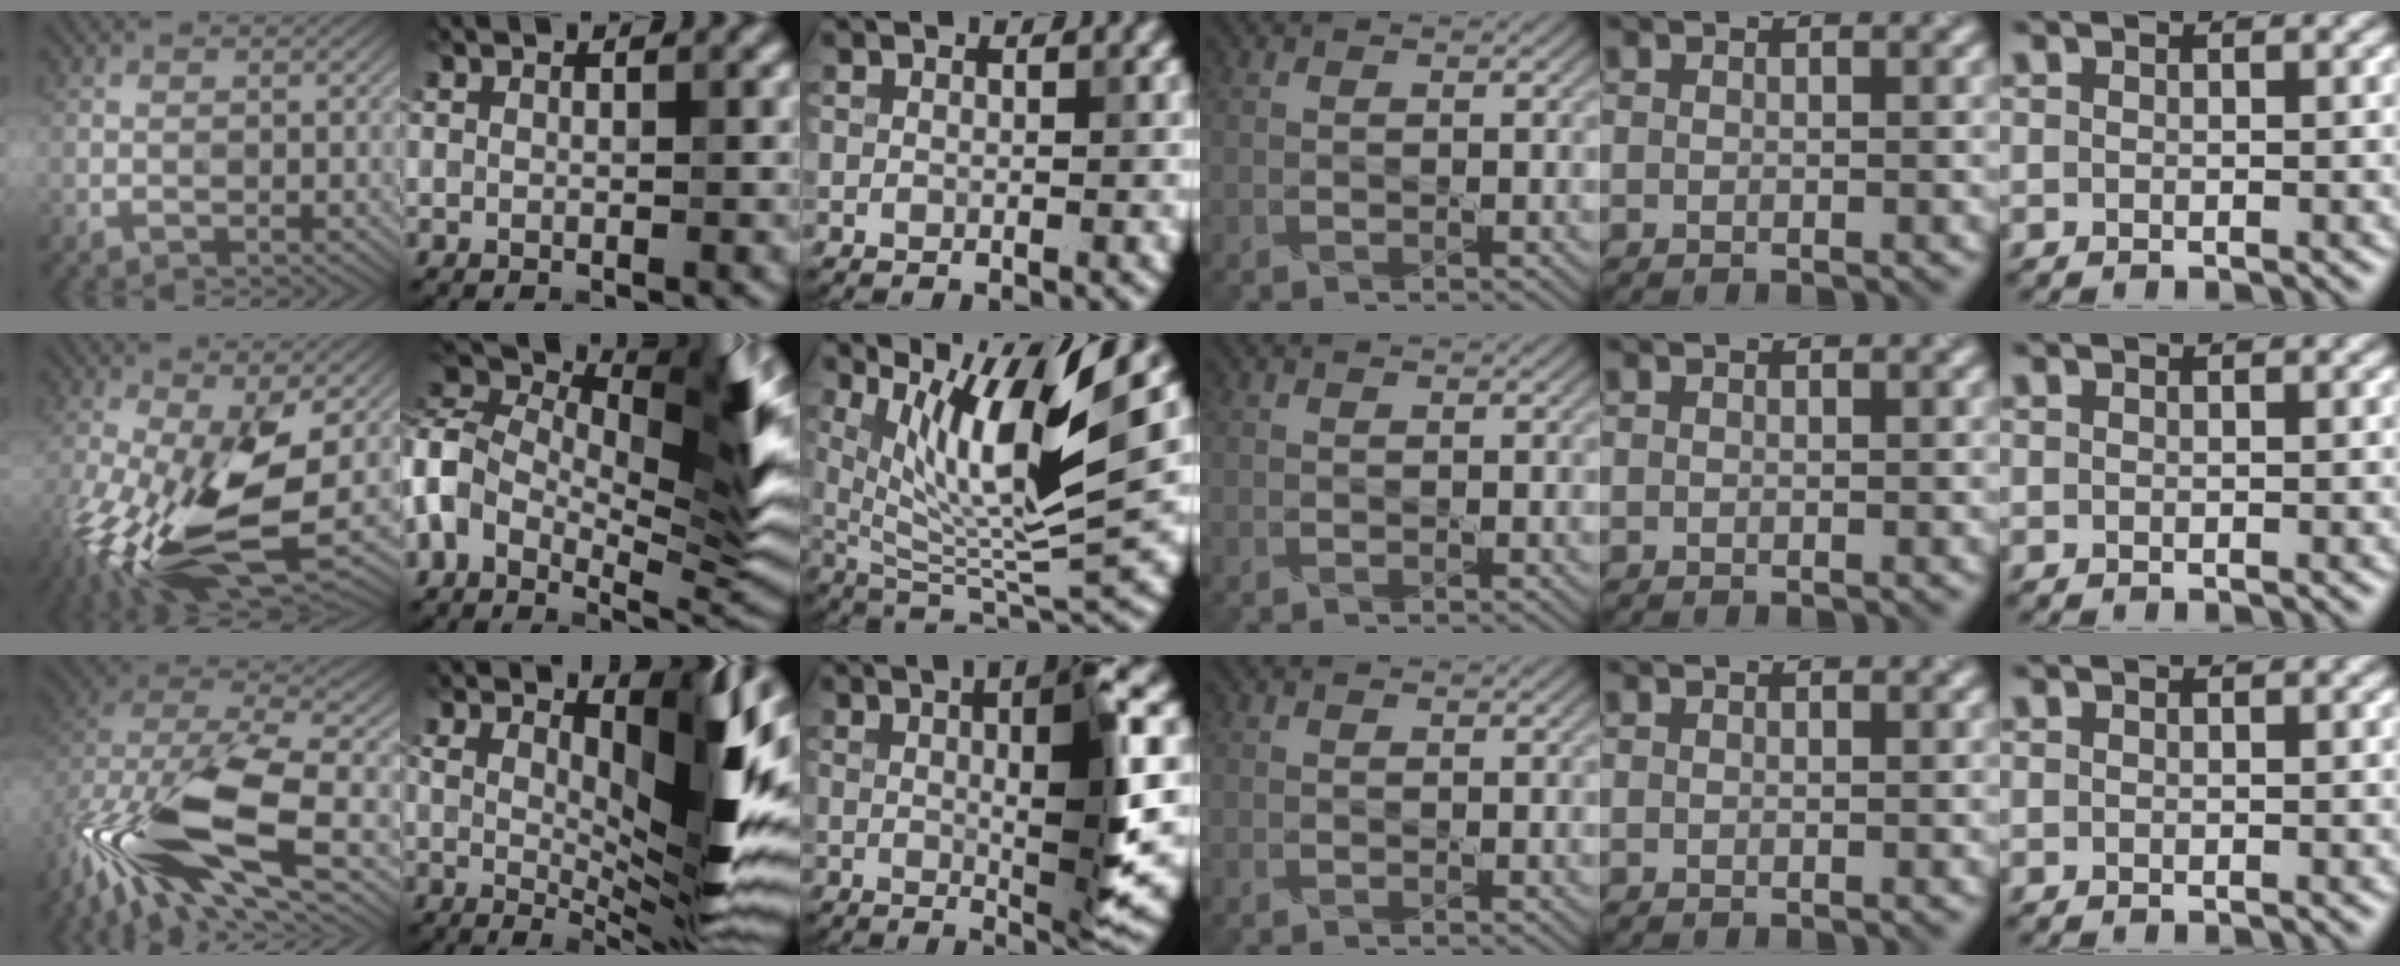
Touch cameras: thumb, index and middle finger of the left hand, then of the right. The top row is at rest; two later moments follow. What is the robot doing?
{"motion": "shake", "object": "box of matches"}